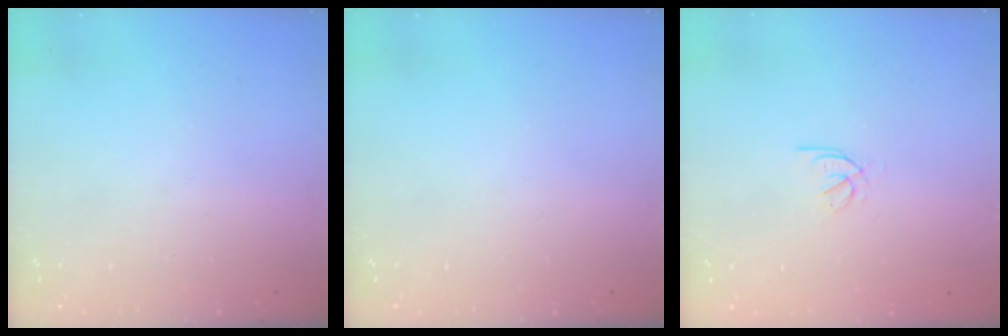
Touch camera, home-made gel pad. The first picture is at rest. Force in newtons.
{"total": 0.0}
{"total": 2.5, "press": 2.4, "slide": 0.5}